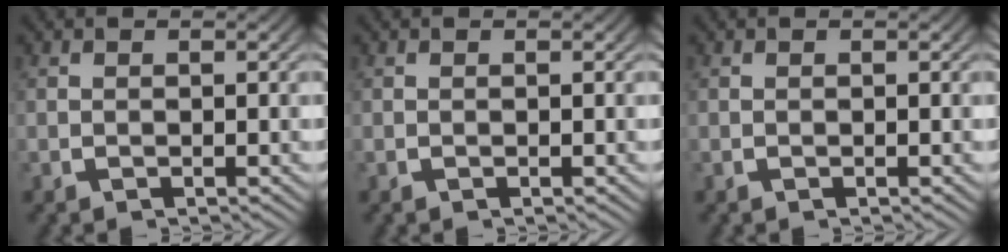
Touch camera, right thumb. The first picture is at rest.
{"total": 0.0}
{"total": 0.0}